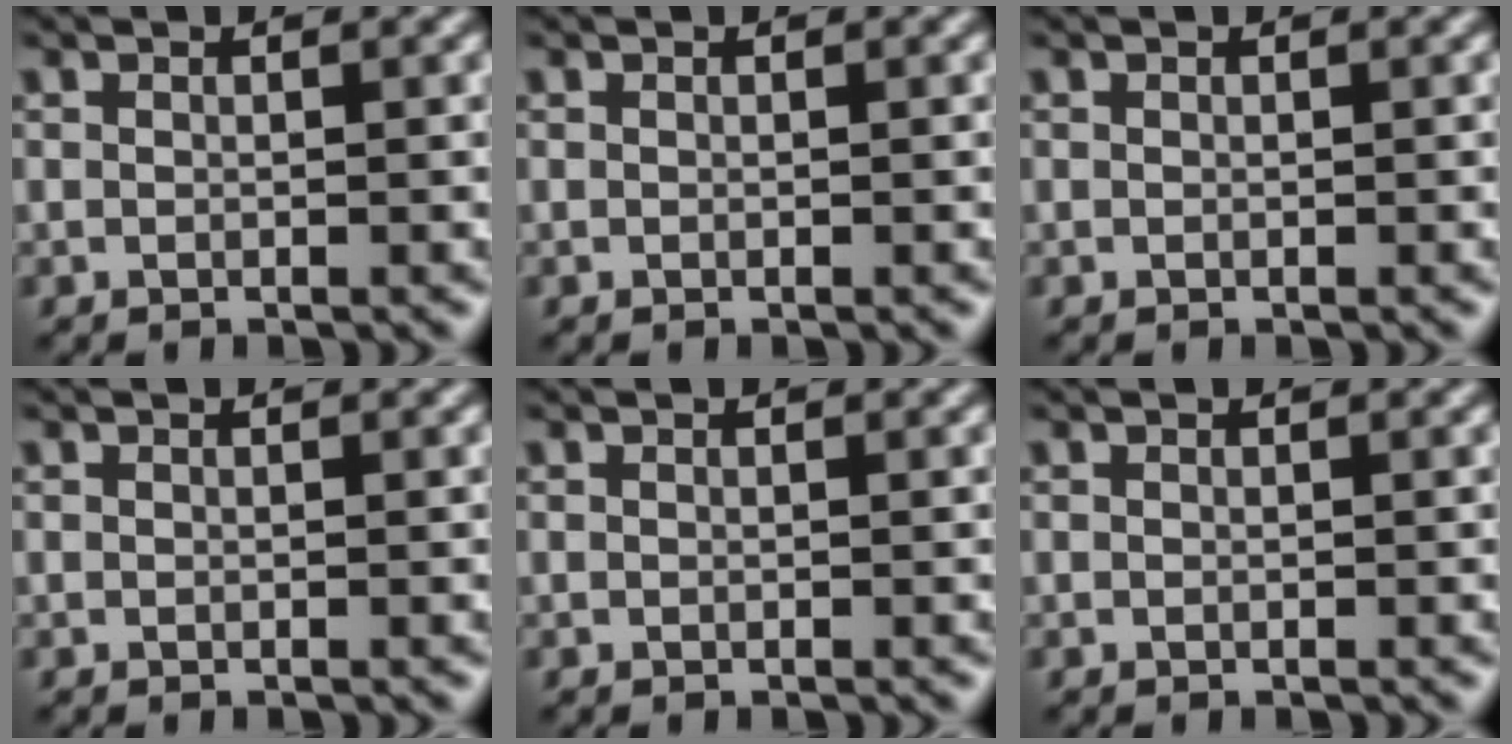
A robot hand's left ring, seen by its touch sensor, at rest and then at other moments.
{"total": 0.0}
{"total": 0.0}
{"total": 0.0}
{"total": 0.0}
{"total": 0.0}